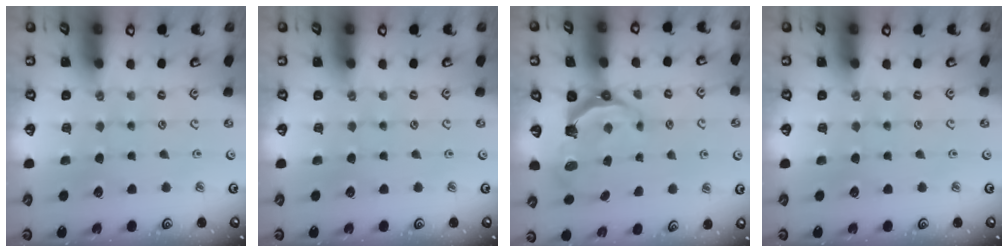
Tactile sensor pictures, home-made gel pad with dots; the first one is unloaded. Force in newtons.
{"total": 0.0}
{"total": 6.9, "press": 5.0, "slide": 4.7}
{"total": 0.0}